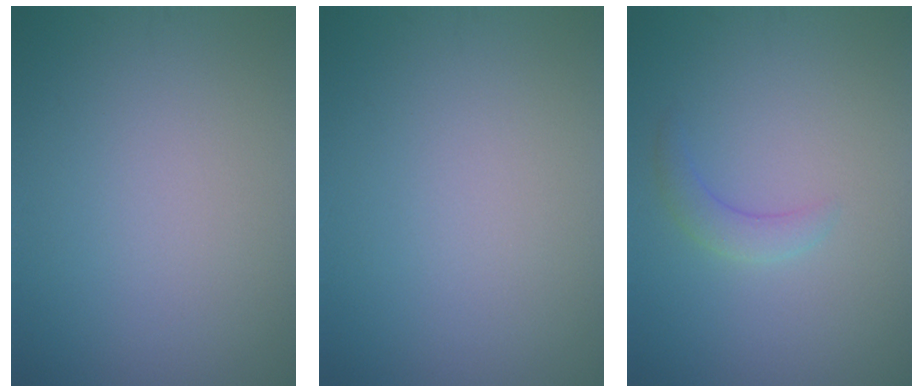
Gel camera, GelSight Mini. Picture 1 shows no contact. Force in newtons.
{"total": 0.0}
{"total": 1.8, "press": 1.8, "slide": 0.1}